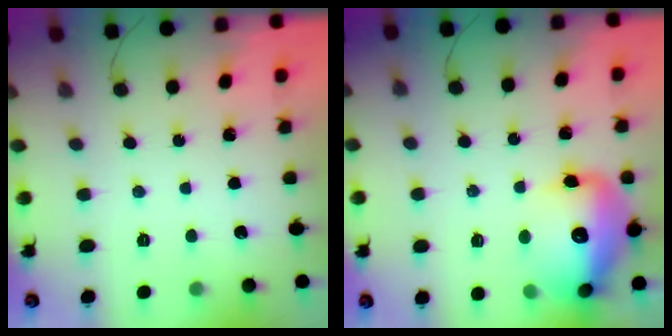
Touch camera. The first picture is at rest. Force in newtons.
{"total": 18.4, "press": 18.2, "slide": 2.9}